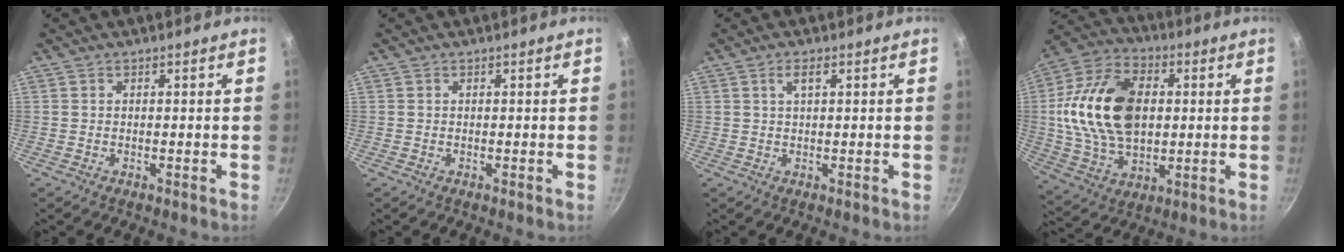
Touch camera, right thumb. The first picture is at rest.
{"total": 0.0}
{"total": 2.1, "force": [0.9, 0.7, 1.8], "torque": [-0.033, 0.004, 0.018]}
{"total": 21.1, "force": [2.1, 13.7, 15.9], "torque": [-0.278, 0.008, 0.035]}